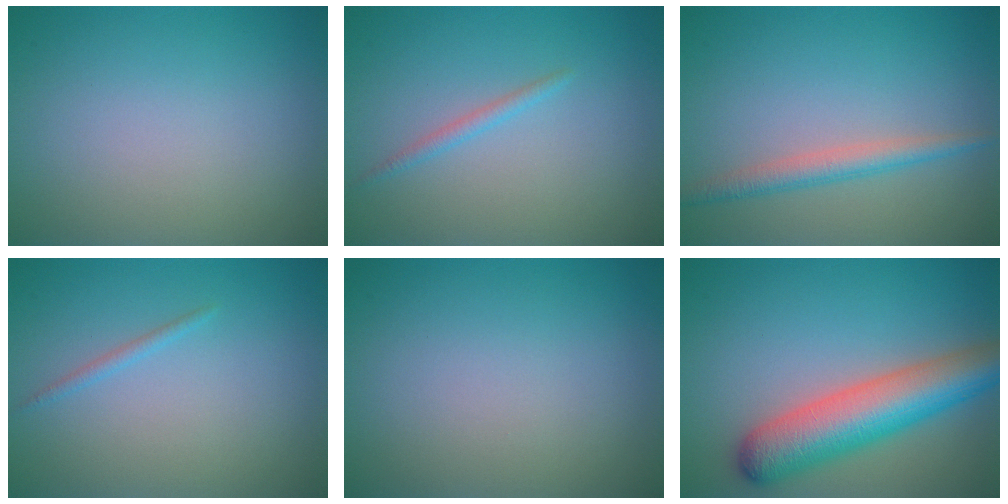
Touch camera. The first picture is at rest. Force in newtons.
{"total": 1.0, "press": 1.0, "slide": 0.1}
{"total": 2.5, "press": 2.5, "slide": 0.1}
{"total": 0.8, "press": 0.8, "slide": 0.0}
{"total": 0.0}
{"total": 7.9, "press": 7.9, "slide": 0.4}